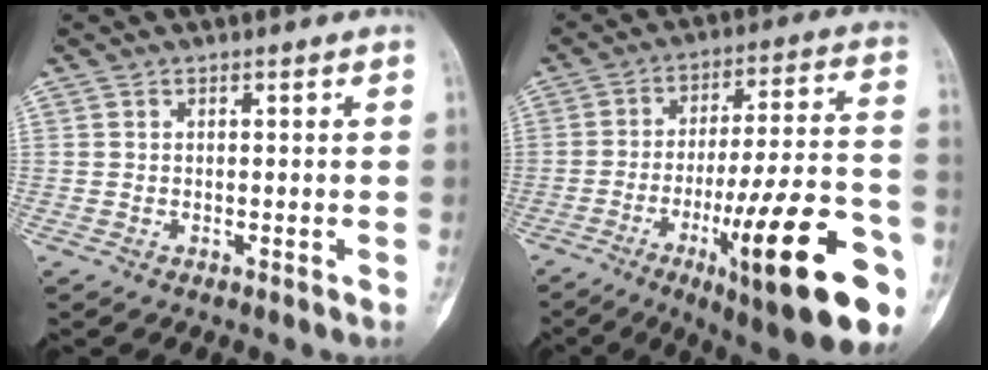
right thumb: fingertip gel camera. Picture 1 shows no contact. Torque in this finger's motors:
{"motor_torque": [1.59, 1.80, 2.02, -0.75, 0.20]}